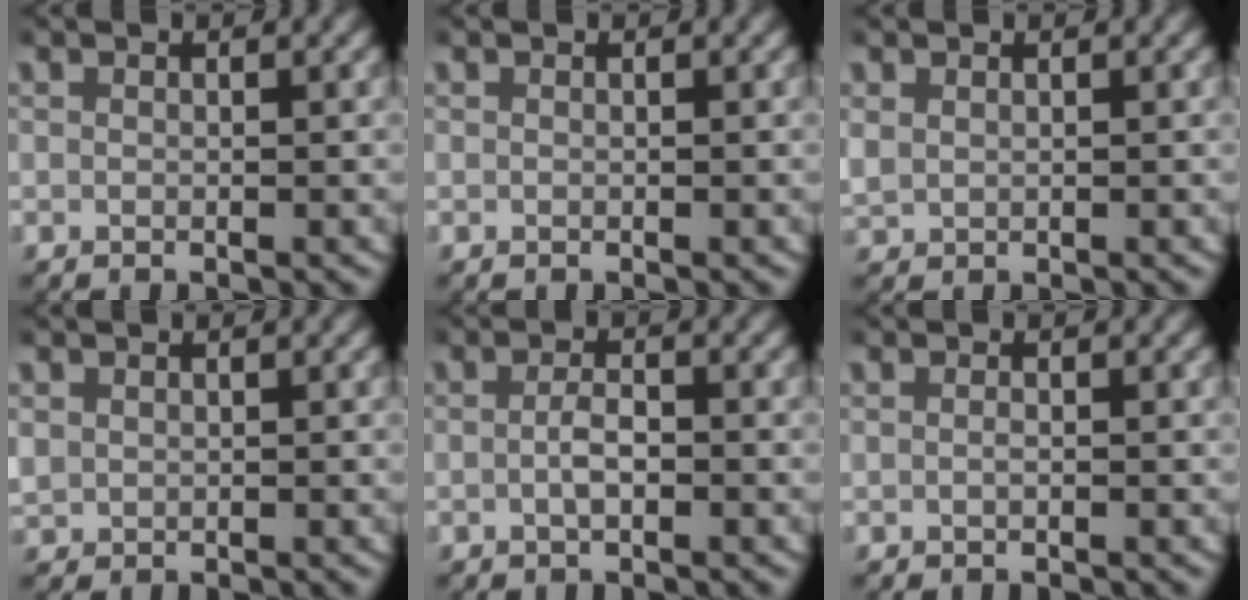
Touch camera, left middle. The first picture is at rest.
{"total": 0.0}
{"total": 1.5, "force": [0.6, 1.2, 0.6], "torque": [-0.028, -0.001, 0.017]}
{"total": 1.6, "force": [0.4, 1.5, 0.6], "torque": [-0.030, -0.003, 0.014]}
{"total": 1.5, "force": [-0.6, 0.5, 1.3], "torque": [-0.032, 0.000, -0.012]}
{"total": 0.0}